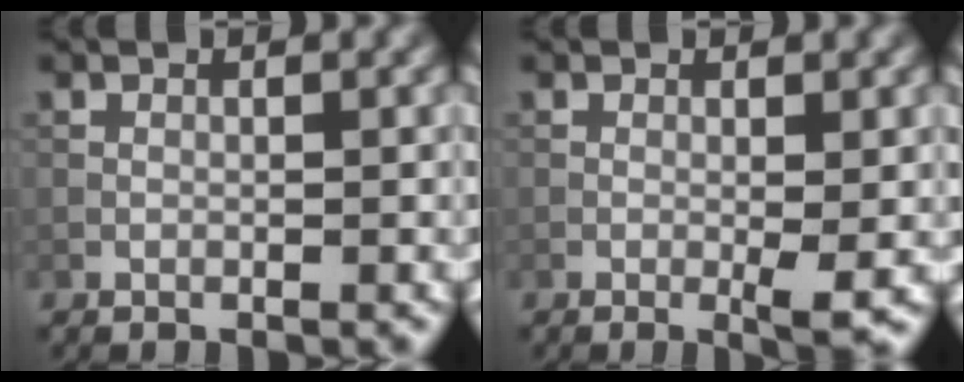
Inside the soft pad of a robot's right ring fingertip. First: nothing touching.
{"total": 1.6, "force": [-0.3, 0.1, 1.5], "torque": [-0.026, -0.004, -0.007]}